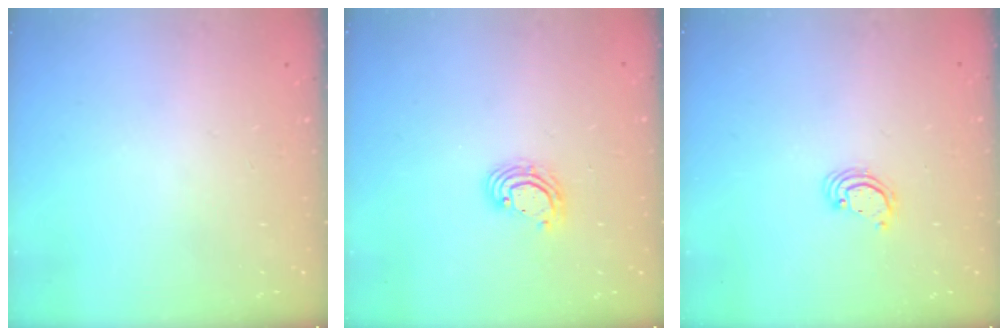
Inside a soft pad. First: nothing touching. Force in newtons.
{"total": 5.1, "press": 5.1, "slide": 0.3}
{"total": 2.2, "press": 2.2, "slide": 0.1}